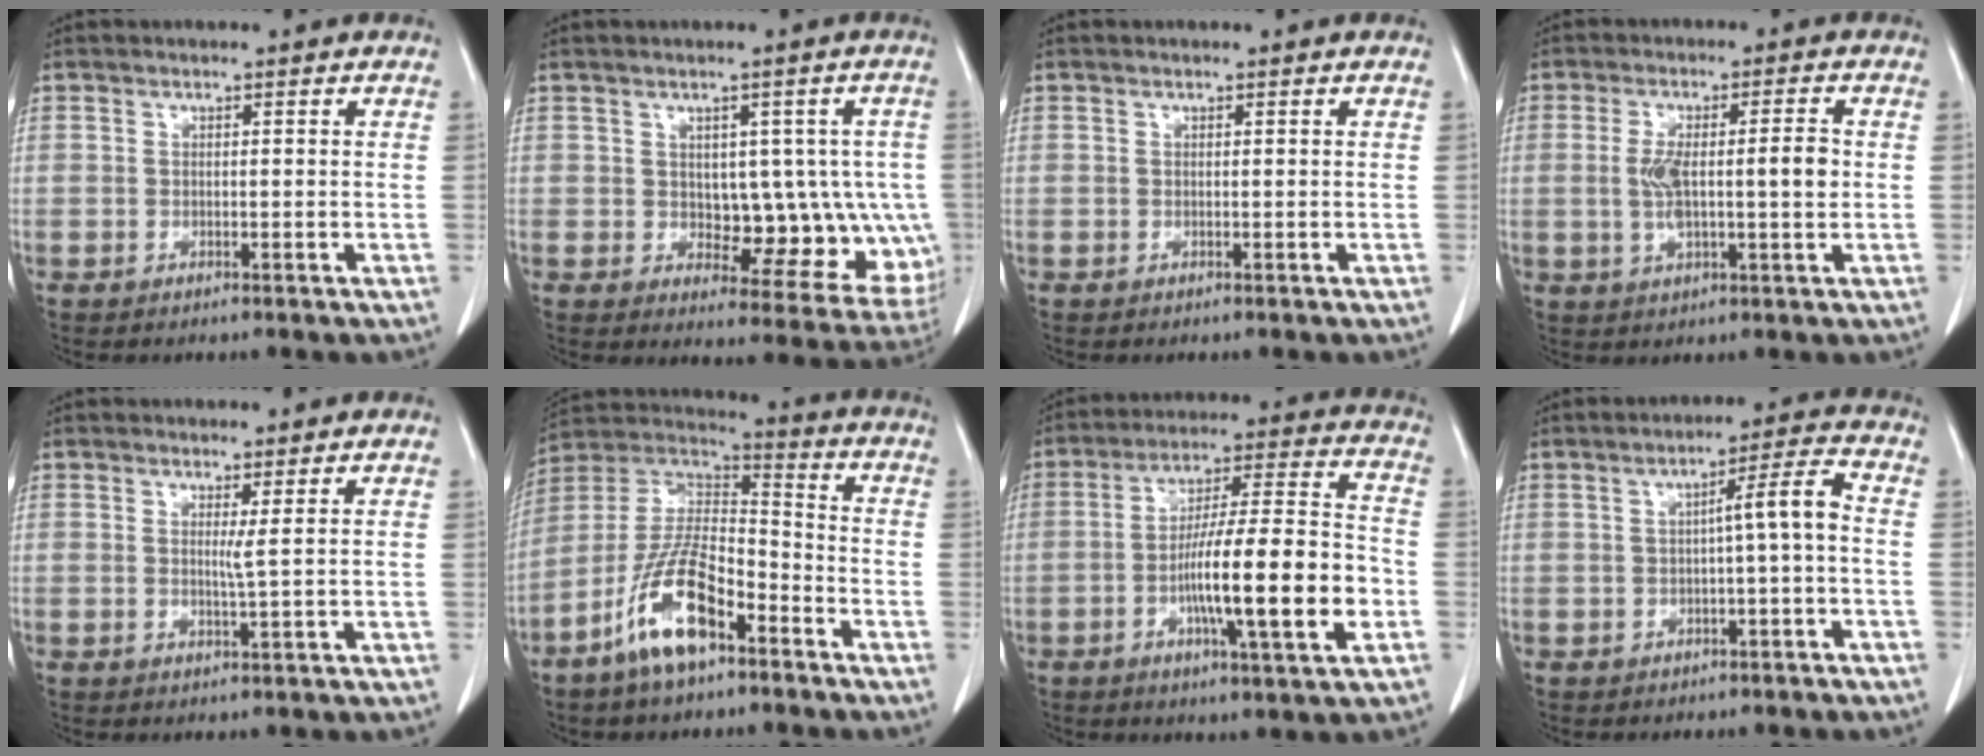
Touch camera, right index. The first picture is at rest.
{"total": 11.2, "force": [0.0, 6.4, 9.2], "torque": [-0.090, 0.014, 0.019]}
{"total": 0.0}
{"total": 8.0, "force": [0.1, 1.8, 7.8], "torque": [-0.145, 0.011, 0.004]}
{"total": 1.3, "force": [0.5, -0.5, 1.0], "torque": [-0.026, -0.008, 0.009]}
{"total": 13.6, "force": [-7.7, 4.1, 10.5], "torque": [-0.216, 0.001, -0.144]}
{"total": 16.8, "force": [-4.4, 1.1, 16.2], "torque": [-0.272, 0.003, -0.072]}
{"total": 4.9, "force": [-0.7, -0.3, 4.8], "torque": [-0.071, 0.016, -0.011]}